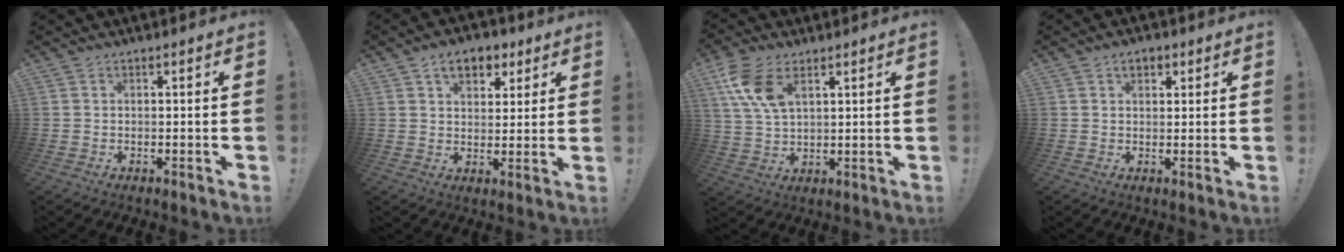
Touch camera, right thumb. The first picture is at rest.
{"total": 9.4, "force": [4.8, 6.2, 5.1], "torque": [-0.064, -0.013, 0.088]}
{"total": 11.0, "force": [5.5, 5.9, 7.4], "torque": [-0.154, -0.009, 0.105]}
{"total": 3.6, "force": [1.6, 2.4, 2.2], "torque": [-0.029, 0.001, 0.027]}